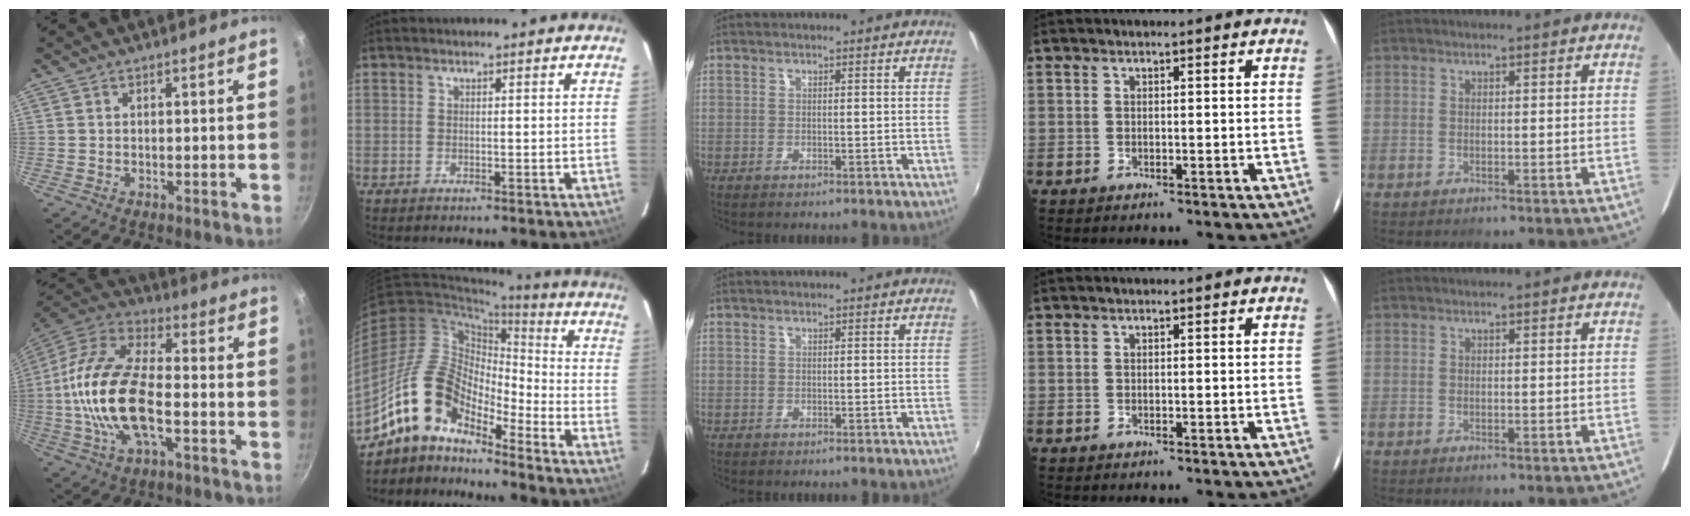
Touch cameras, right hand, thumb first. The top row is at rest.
{"thumb": {"total": 19.5, "force": [-3.5, 9.2, 16.9], "torque": [-0.325, 0.035, -0.081]}, "index": {"total": 13.3, "force": [-10.6, 5.2, 6.2], "torque": [-0.109, 0.018, -0.210]}}